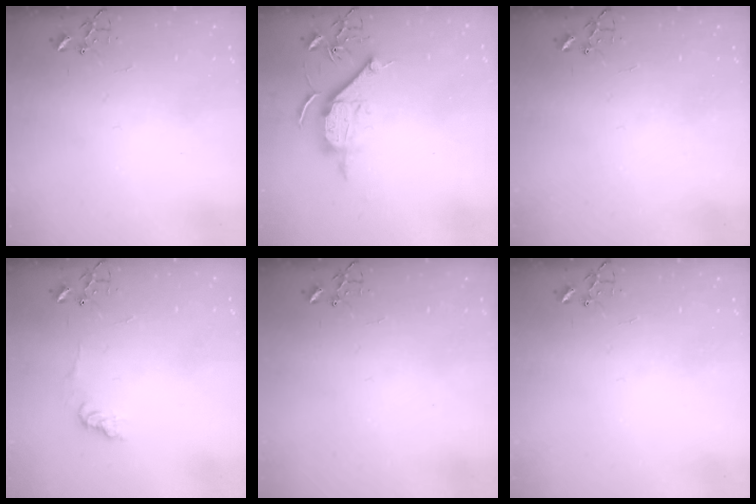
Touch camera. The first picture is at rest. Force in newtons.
{"total": 11.3, "press": 11.3, "slide": 0.5}
{"total": 0.0}
{"total": 7.3, "press": 7.3, "slide": 0.3}
{"total": 0.0}
{"total": 0.0}